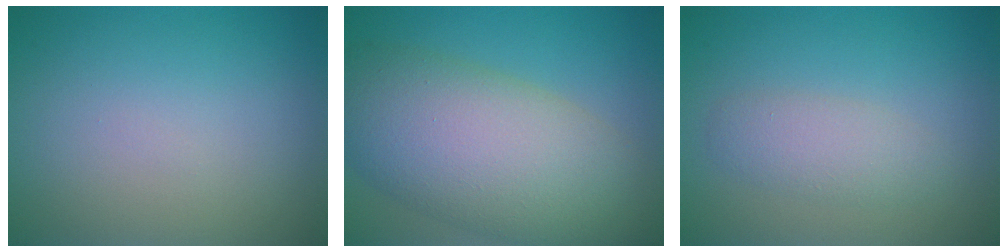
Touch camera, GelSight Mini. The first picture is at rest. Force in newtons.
{"total": 11.1, "press": 11.1, "slide": 0.6}
{"total": 2.3, "press": 2.3, "slide": 0.1}